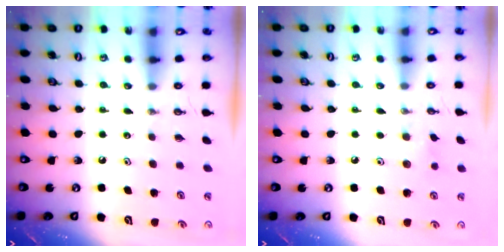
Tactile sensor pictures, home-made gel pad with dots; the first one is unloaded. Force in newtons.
{"total": 6.1, "press": 6.0, "slide": 0.9}